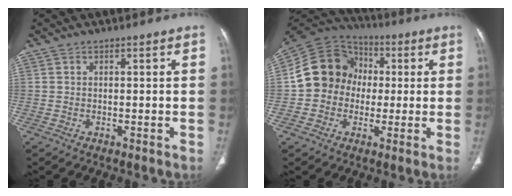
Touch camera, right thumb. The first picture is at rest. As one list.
[{"total": 13.5, "force": [0.0, 12.1, 6.0], "torque": [-0.085, 0.031, -0.011]}]